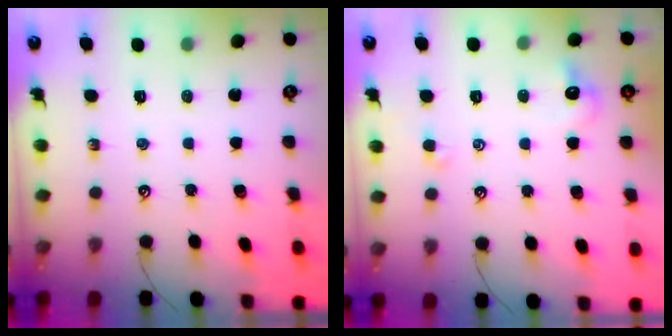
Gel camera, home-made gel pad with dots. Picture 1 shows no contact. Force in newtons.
{"total": 2.3, "press": 2.2, "slide": 0.7}